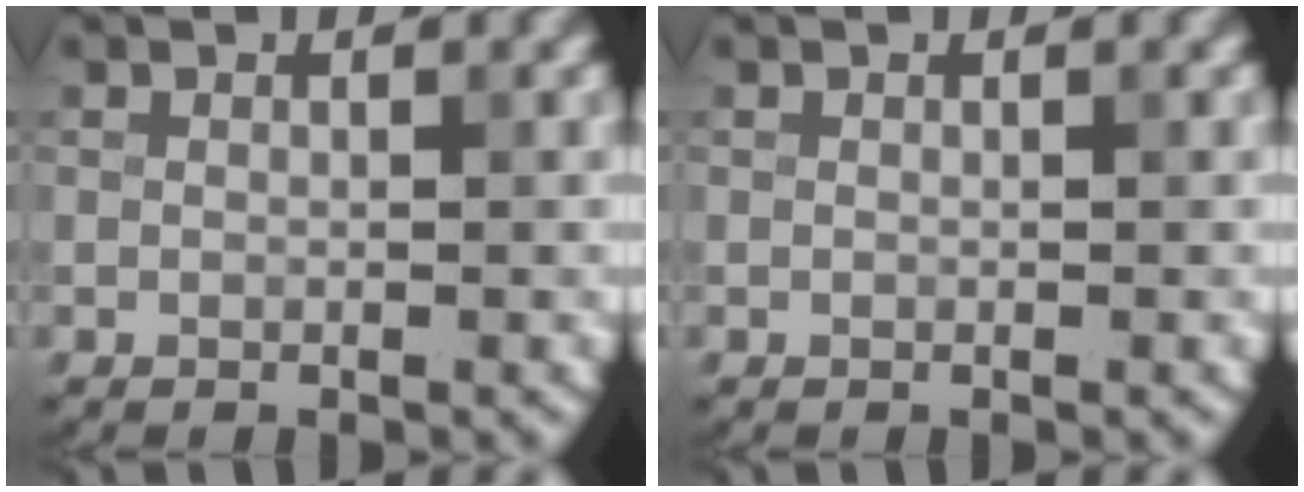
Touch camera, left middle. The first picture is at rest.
{"total": 0.0}